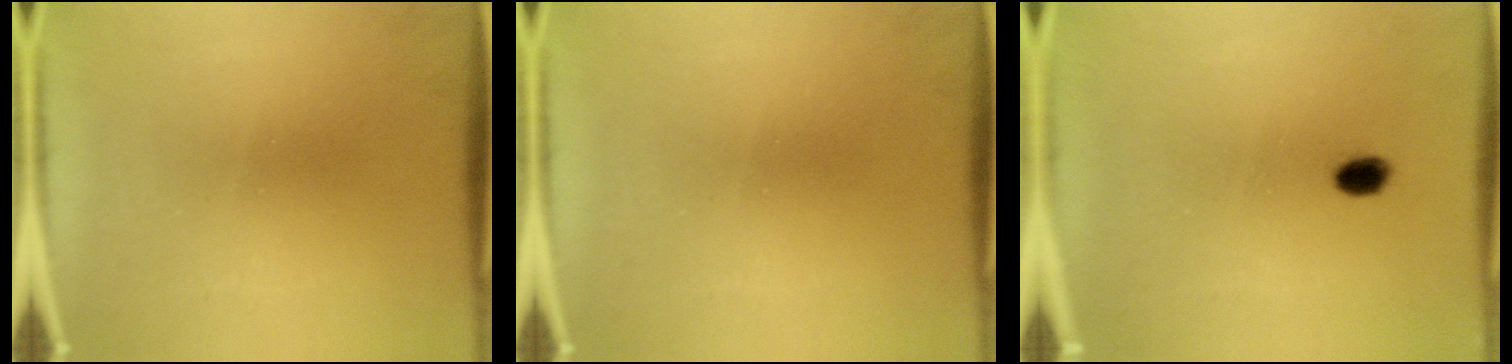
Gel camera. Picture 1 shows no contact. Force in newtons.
{"total": 0.0}
{"total": 2.4}